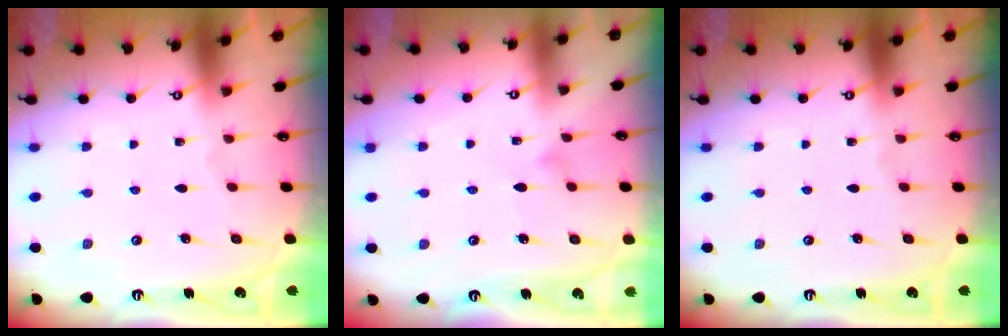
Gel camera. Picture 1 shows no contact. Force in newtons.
{"total": 3.7, "press": 3.7, "slide": 0.2}
{"total": 0.0}